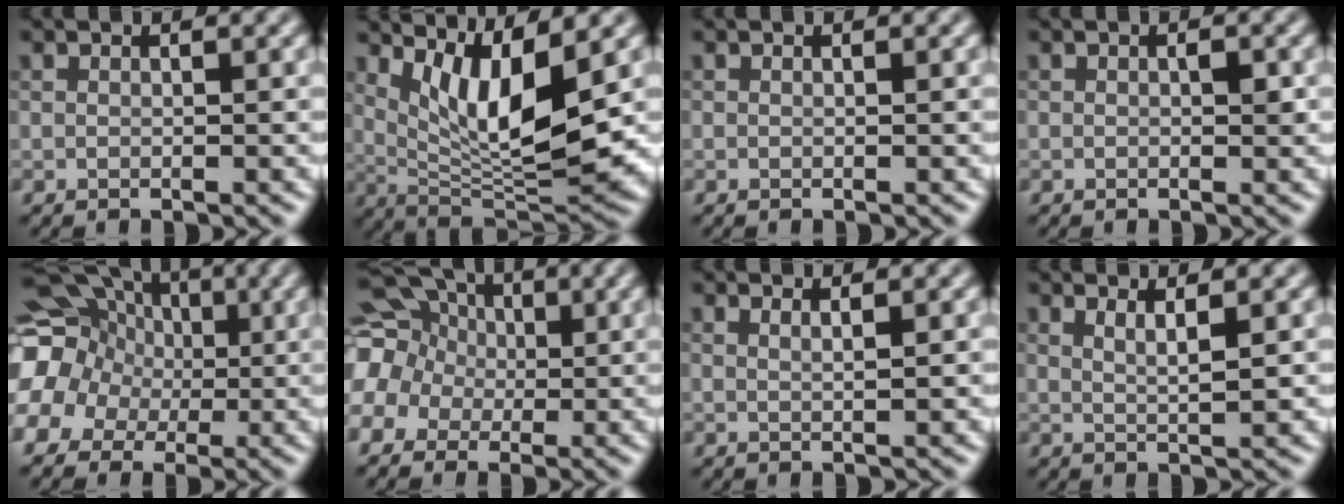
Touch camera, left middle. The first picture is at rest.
{"total": 8.0, "force": [2.2, 2.2, 7.4], "torque": [-0.131, -0.017, 0.052]}
{"total": 0.0}
{"total": 0.7, "force": [-0.3, 0.2, 0.6], "torque": [-0.013, 0.000, 0.001]}
{"total": 17.8, "force": [2.9, 16.0, 7.3], "torque": [-0.173, 0.022, 0.021]}
{"total": 16.2, "force": [4.0, 14.1, 6.7], "torque": [-0.187, 0.038, 0.038]}
{"total": 1.1, "force": [0.4, 0.4, 0.9], "torque": [0.000, 0.006, -0.003]}
{"total": 1.6, "force": [0.5, 0.2, 1.4], "torque": [-0.017, -0.002, 0.014]}